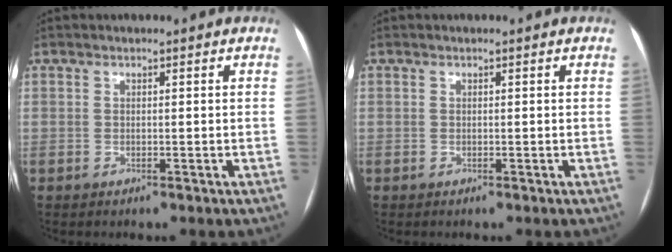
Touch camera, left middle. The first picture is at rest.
{"total": 0.0}